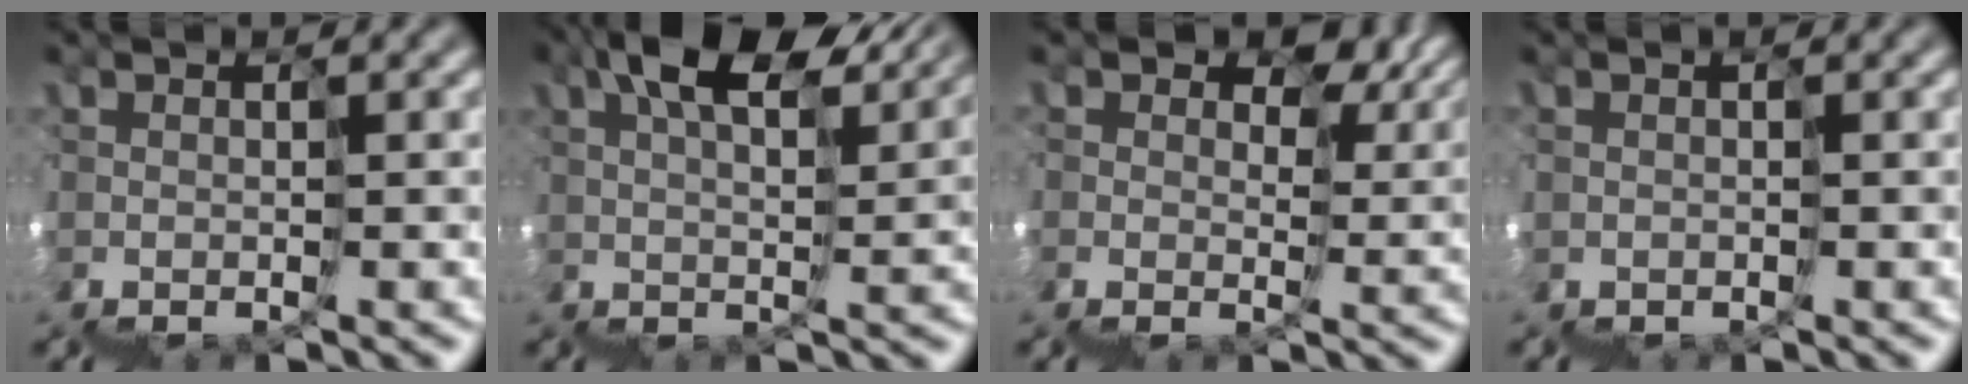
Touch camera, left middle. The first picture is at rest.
{"total": 7.9, "force": [6.1, 2.7, 4.4], "torque": [-0.060, 0.047, 0.084]}
{"total": 7.8, "force": [4.7, 5.3, 3.2], "torque": [-0.065, 0.014, 0.080]}
{"total": 1.4, "force": [-0.4, 1.2, 0.7], "torque": [-0.013, -0.005, -0.006]}